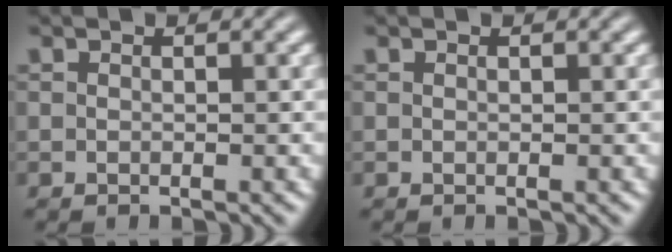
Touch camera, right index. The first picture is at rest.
{"total": 0.0}